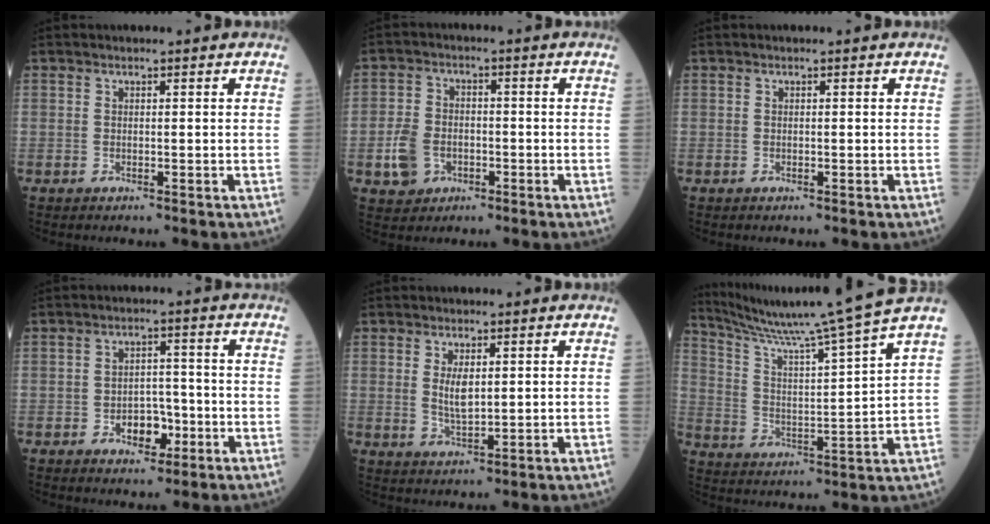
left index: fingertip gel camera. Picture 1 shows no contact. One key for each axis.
{"total": 6.0, "fx": -2.3, "fy": 4.7, "fz": 3.0, "tx": -0.075, "ty": 0.010, "tz": -0.036}
{"total": 0.0}
{"total": 4.6, "fx": -1.9, "fy": 2.8, "fz": 3.1, "tx": -0.040, "ty": 0.010, "tz": -0.027}
{"total": 3.5, "fx": 0.8, "fy": 1.2, "fz": 3.2, "tx": -0.065, "ty": -0.006, "tz": 0.019}
{"total": 18.0, "fx": 15.3, "fy": -3.3, "fz": 9.0, "tx": -0.154, "ty": -0.036, "tz": 0.234}